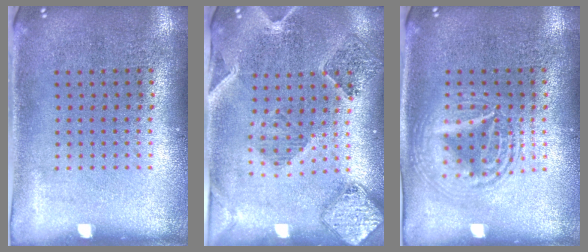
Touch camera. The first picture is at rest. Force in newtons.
{"total": 1.4, "press": 1.4, "slide": 0.3}
{"total": 2.6, "press": 2.5, "slide": 0.3}